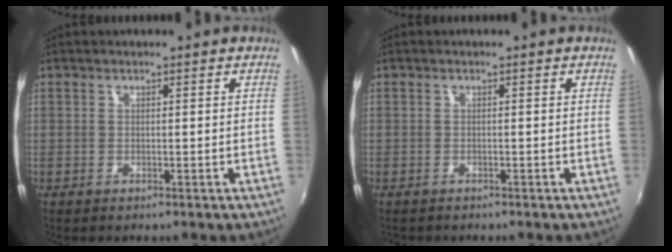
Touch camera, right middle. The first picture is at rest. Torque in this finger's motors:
{"motor_torque": [0.15, -0.30, -0.07, 0.00]}